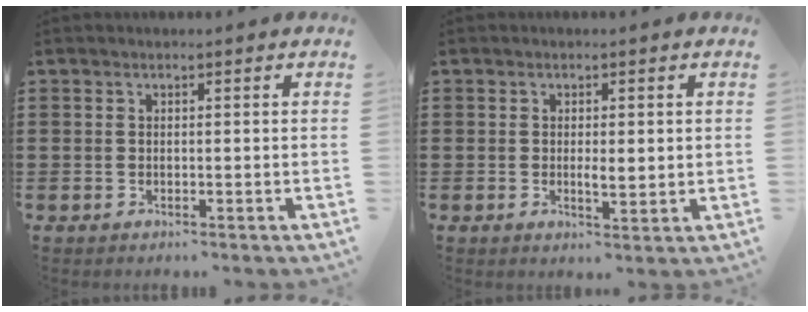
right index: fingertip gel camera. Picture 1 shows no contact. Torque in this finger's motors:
{"motor_torque": [-0.04, 0.22, 0.08, 0.00]}